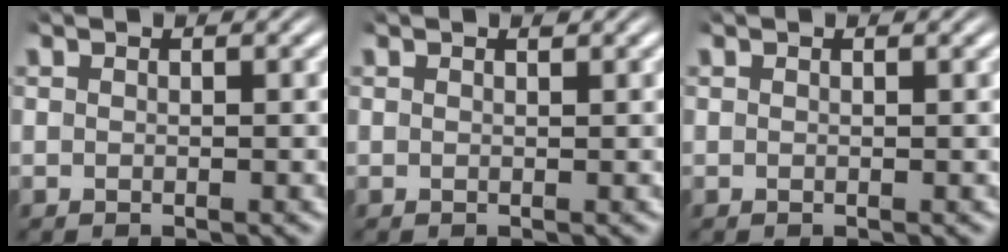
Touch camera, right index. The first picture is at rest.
{"total": 0.0}
{"total": 0.0}